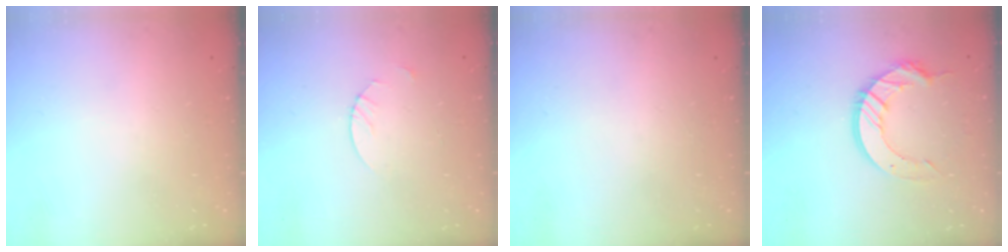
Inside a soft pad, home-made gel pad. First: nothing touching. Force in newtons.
{"total": 1.8, "press": 1.8, "slide": 0.2}
{"total": 0.0}
{"total": 12.2, "press": 12.1, "slide": 1.1}